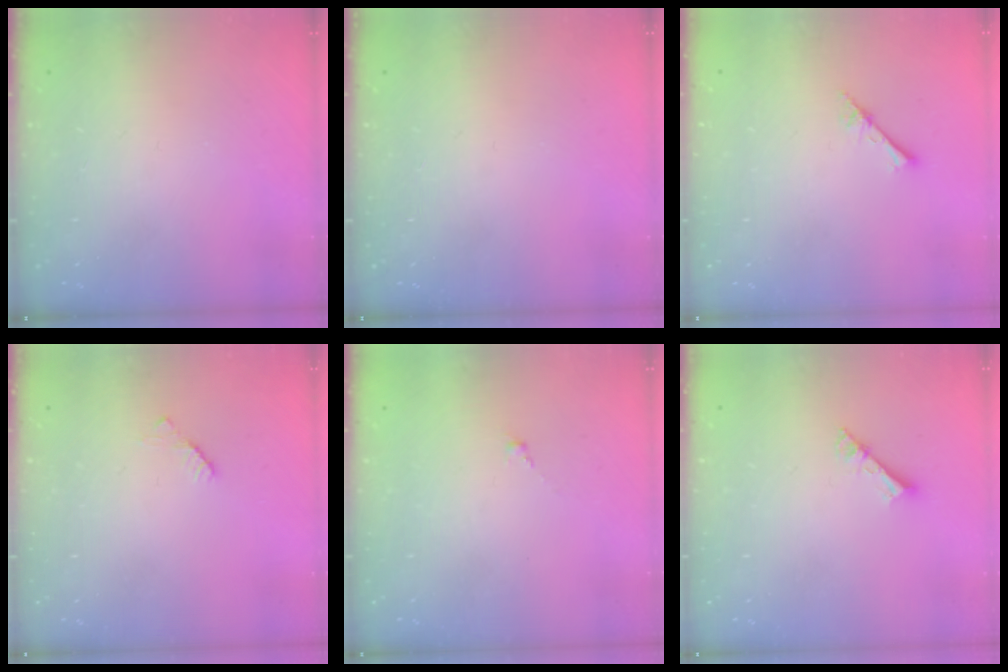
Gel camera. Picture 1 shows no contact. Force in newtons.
{"total": 0.0}
{"total": 2.6, "press": 2.6, "slide": 0.3}
{"total": 2.2, "press": 2.2, "slide": 0.3}
{"total": 0.0}
{"total": 3.0, "press": 3.0, "slide": 0.4}